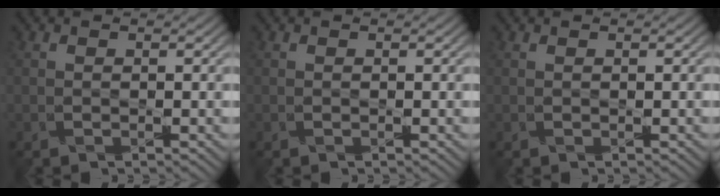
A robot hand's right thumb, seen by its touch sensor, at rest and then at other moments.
{"total": 0.0}
{"total": 0.5, "force": [0.3, -0.1, -0.4], "torque": [0.008, 0.001, 0.007]}